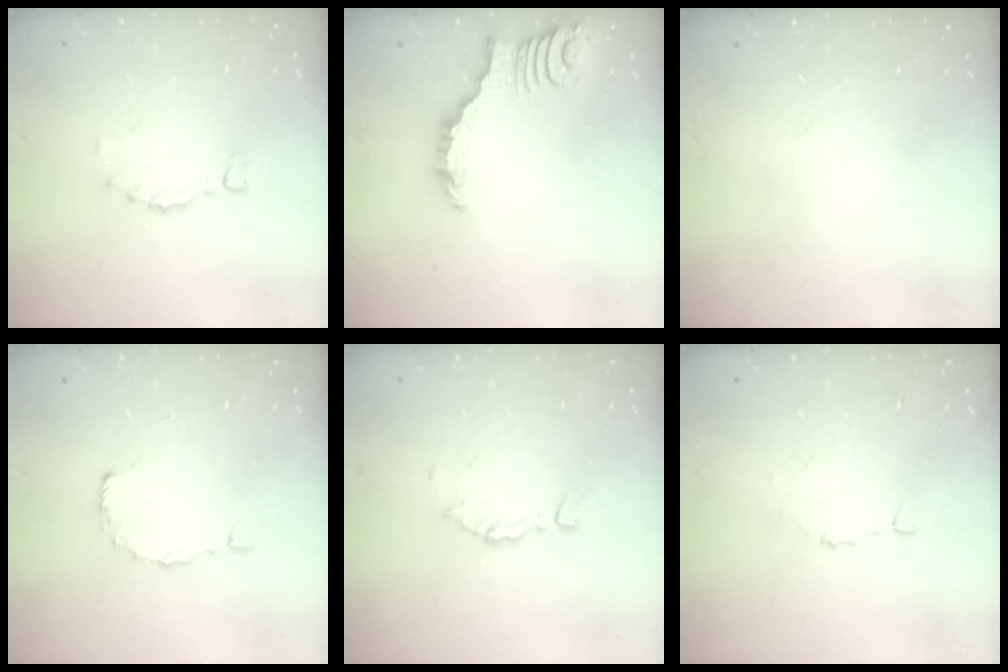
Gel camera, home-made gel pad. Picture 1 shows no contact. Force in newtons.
{"total": 2.9, "press": 2.8, "slide": 0.4}
{"total": 0.0}
{"total": 4.9, "press": 4.9, "slide": 0.4}
{"total": 2.8, "press": 2.8, "slide": 0.2}
{"total": 2.2, "press": 2.2, "slide": 0.1}